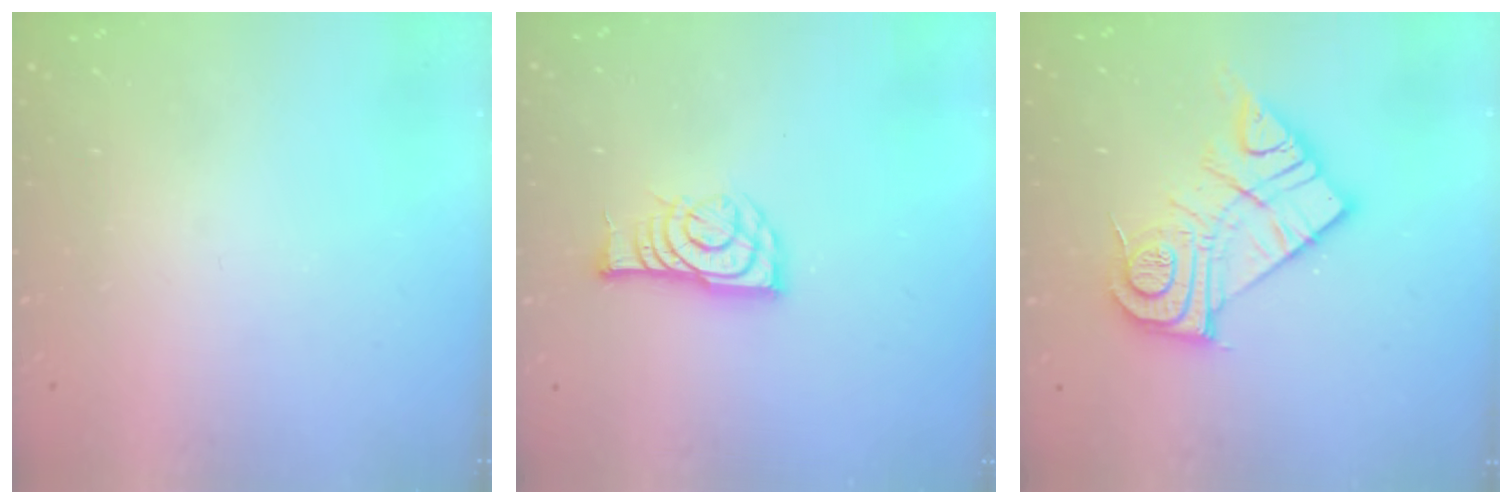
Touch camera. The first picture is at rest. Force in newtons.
{"total": 10.4, "press": 10.4, "slide": 0.5}
{"total": 16.8, "press": 16.7, "slide": 1.2}